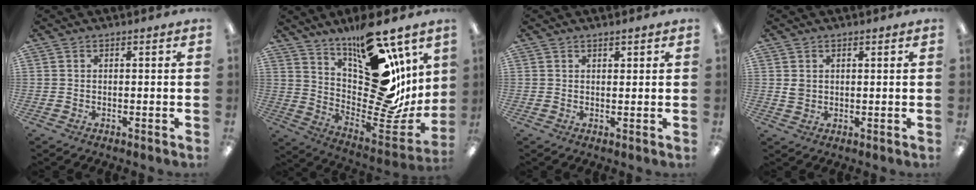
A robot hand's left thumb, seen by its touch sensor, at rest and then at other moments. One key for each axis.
{"total": 21.8, "fx": 10.2, "fy": 10.4, "fz": 16.2, "tx": -0.203, "ty": -0.090, "tz": 0.185}
{"total": 1.5, "fx": 1.2, "fy": 0.7, "fz": 0.6, "tx": -0.005, "ty": -0.004, "tz": 0.021}
{"total": 2.5, "fx": 1.1, "fy": 2.1, "fz": 0.9, "tx": -0.012, "ty": 0.001, "tz": 0.018}